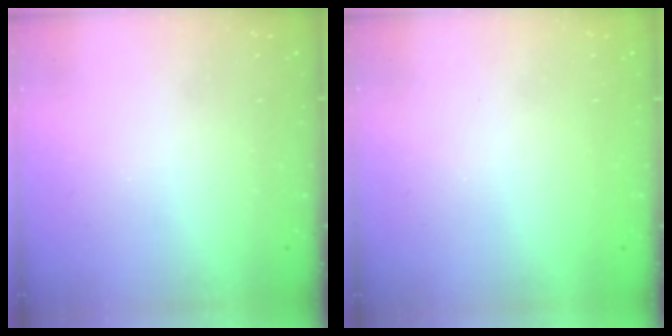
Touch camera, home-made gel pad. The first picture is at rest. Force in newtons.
{"total": 0.7, "press": 0.7, "slide": 0.2}